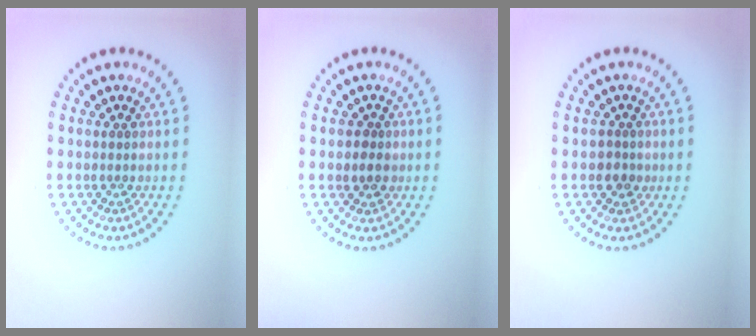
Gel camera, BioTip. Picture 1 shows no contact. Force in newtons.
{"total": 1.5, "press": 1.5, "slide": 0.4}
{"total": 1.2, "press": 1.0, "slide": 0.6}